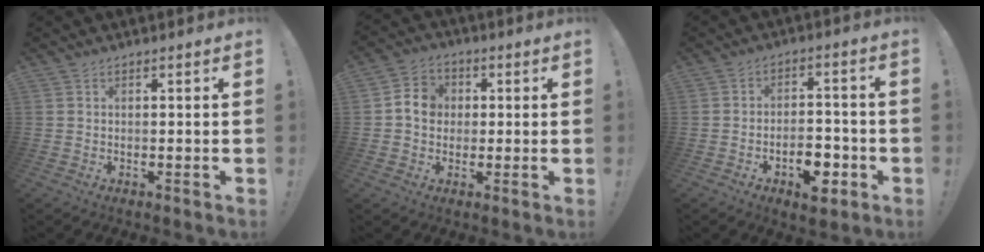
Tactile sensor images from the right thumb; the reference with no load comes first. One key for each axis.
{"total": 7.1, "fx": 0.6, "fy": 6.4, "fz": 3.1, "tx": -0.039, "ty": 0.011, "tz": 0.013}
{"total": 9.5, "fx": -4.4, "fy": 5.6, "fz": 6.3, "tx": -0.081, "ty": 0.030, "tz": -0.070}